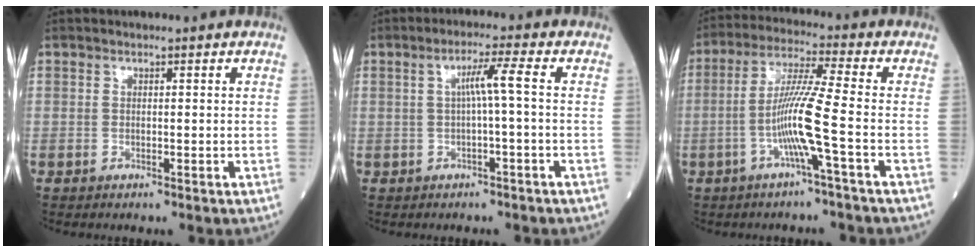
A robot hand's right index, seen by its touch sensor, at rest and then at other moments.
{"total": 3.8, "force": [0.0, -0.6, 3.8], "torque": [-0.067, 0.010, 0.003]}
{"total": 8.8, "force": [-2.6, -1.5, 8.3], "torque": [-0.166, 0.002, -0.053]}